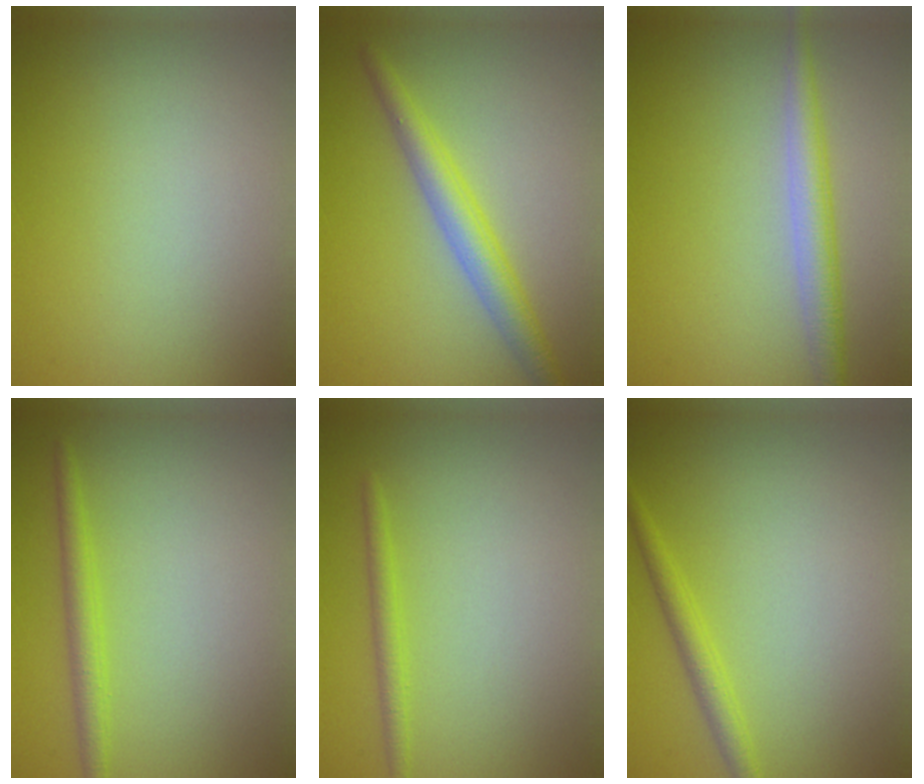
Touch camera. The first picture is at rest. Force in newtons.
{"total": 3.6, "press": 3.6, "slide": 0.1}
{"total": 2.9, "press": 2.9, "slide": 0.1}
{"total": 2.0, "press": 2.0, "slide": 0.2}
{"total": 1.5, "press": 1.5, "slide": 0.1}
{"total": 1.9, "press": 1.9, "slide": 0.1}